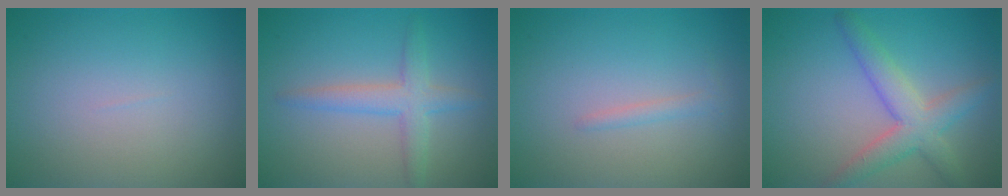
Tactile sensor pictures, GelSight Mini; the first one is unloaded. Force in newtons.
{"total": 3.1, "press": 3.1, "slide": 0.2}
{"total": 1.0, "press": 1.0, "slide": 0.0}
{"total": 4.4, "press": 4.3, "slide": 0.3}